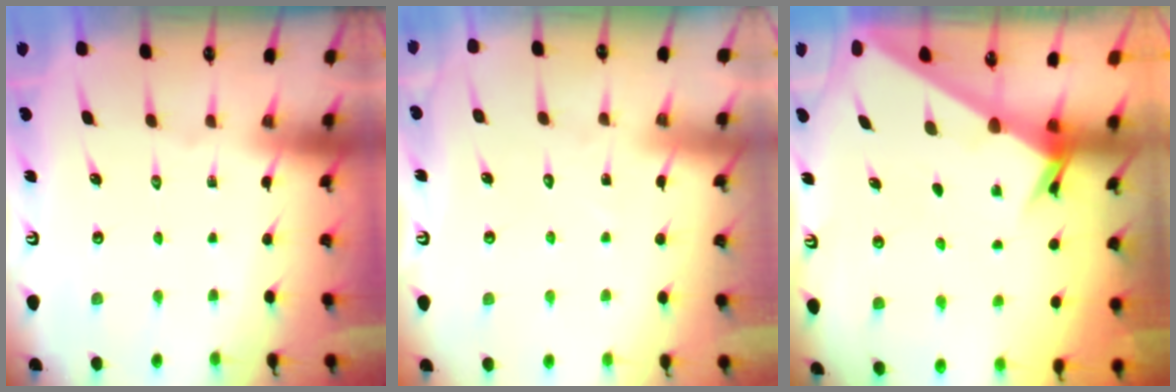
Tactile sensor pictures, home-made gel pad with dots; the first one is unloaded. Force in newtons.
{"total": 5.1, "press": 5.1, "slide": 0.4}
{"total": 2.8, "press": 2.8, "slide": 0.2}